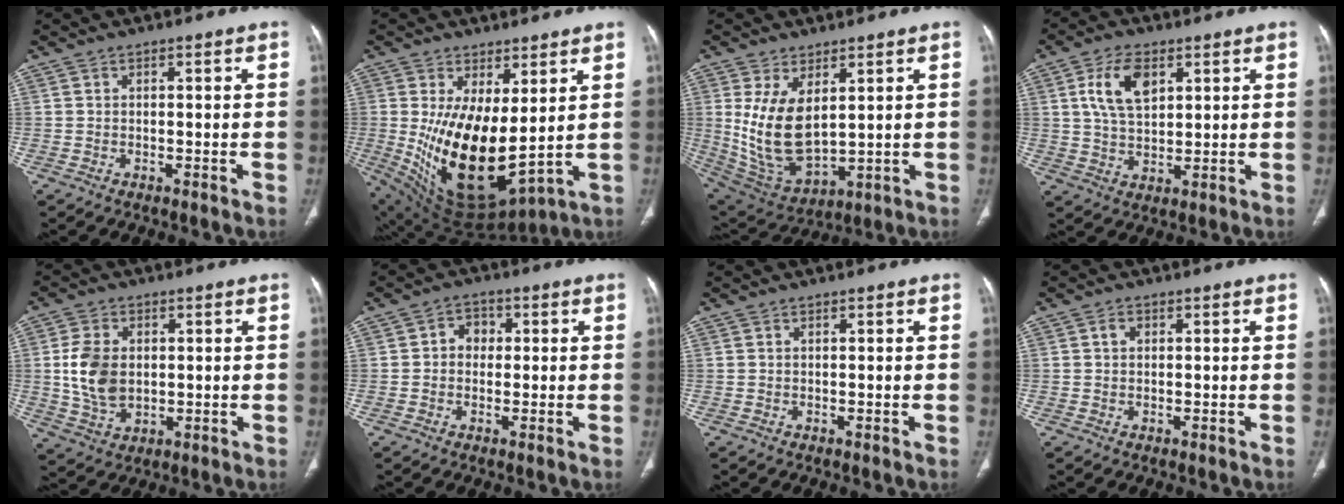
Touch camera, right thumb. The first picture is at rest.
{"total": 17.9, "force": [2.0, 8.4, 15.6], "torque": [-0.274, -0.043, 0.067]}
{"total": 13.7, "force": [3.1, 7.5, 11.1], "torque": [-0.205, -0.022, 0.086]}
{"total": 9.0, "force": [3.4, 5.1, 6.6], "torque": [-0.114, -0.010, 0.067]}
{"total": 9.4, "force": [0.6, 6.5, 6.8], "torque": [-0.123, -0.003, 0.020]}
{"total": 3.8, "force": [0.3, 3.3, 2.0], "torque": [-0.004, 0.012, -0.003]}
{"total": 0.0}
{"total": 1.4, "force": [0.3, 1.0, 0.8], "torque": [-0.011, 0.005, 0.005]}